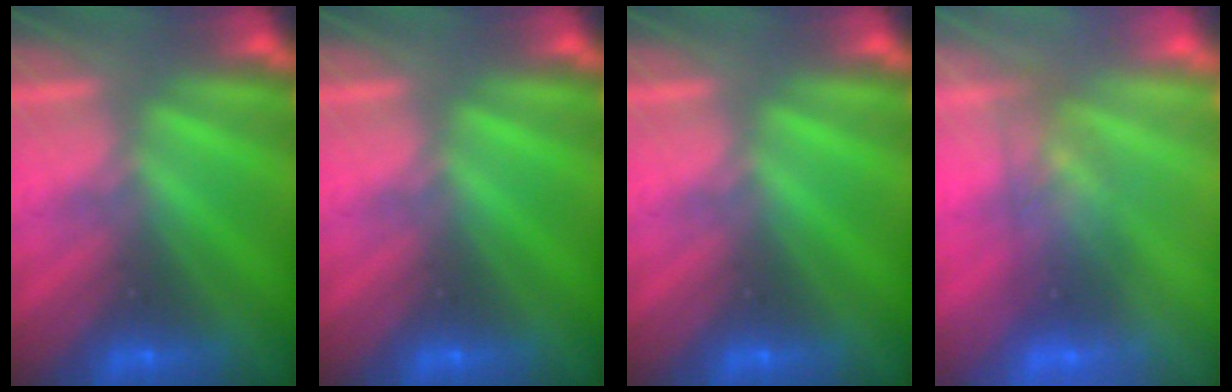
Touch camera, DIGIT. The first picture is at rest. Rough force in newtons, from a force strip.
{"total": 0.0}
{"total": 0.0}
{"total": 2.8}